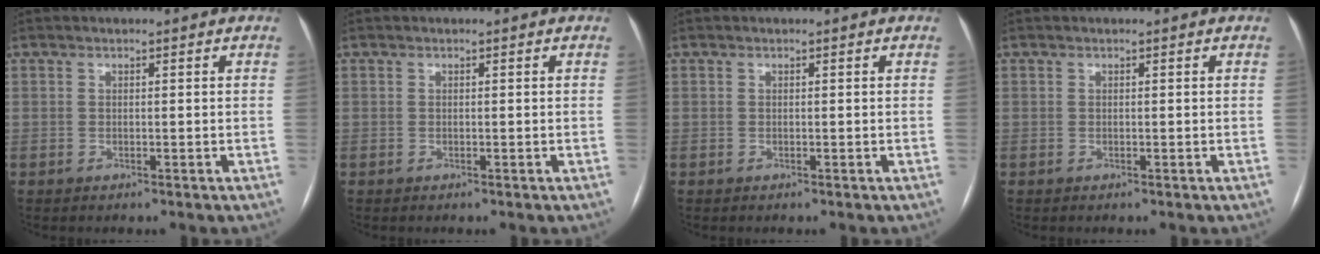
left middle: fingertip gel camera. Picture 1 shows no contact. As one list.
[{"total": 0.0}, {"total": 0.0}, {"total": 0.0}]